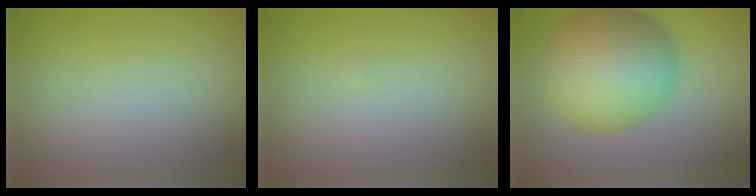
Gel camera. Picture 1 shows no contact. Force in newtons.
{"total": 0.0}
{"total": 10.3, "press": 10.3, "slide": 0.2}